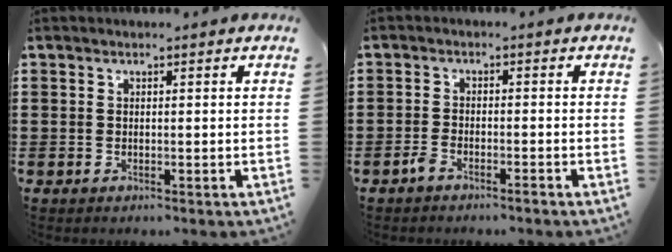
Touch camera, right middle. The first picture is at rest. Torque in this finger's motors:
{"motor_torque": [0.49, -0.38, 0.02, 0.04]}